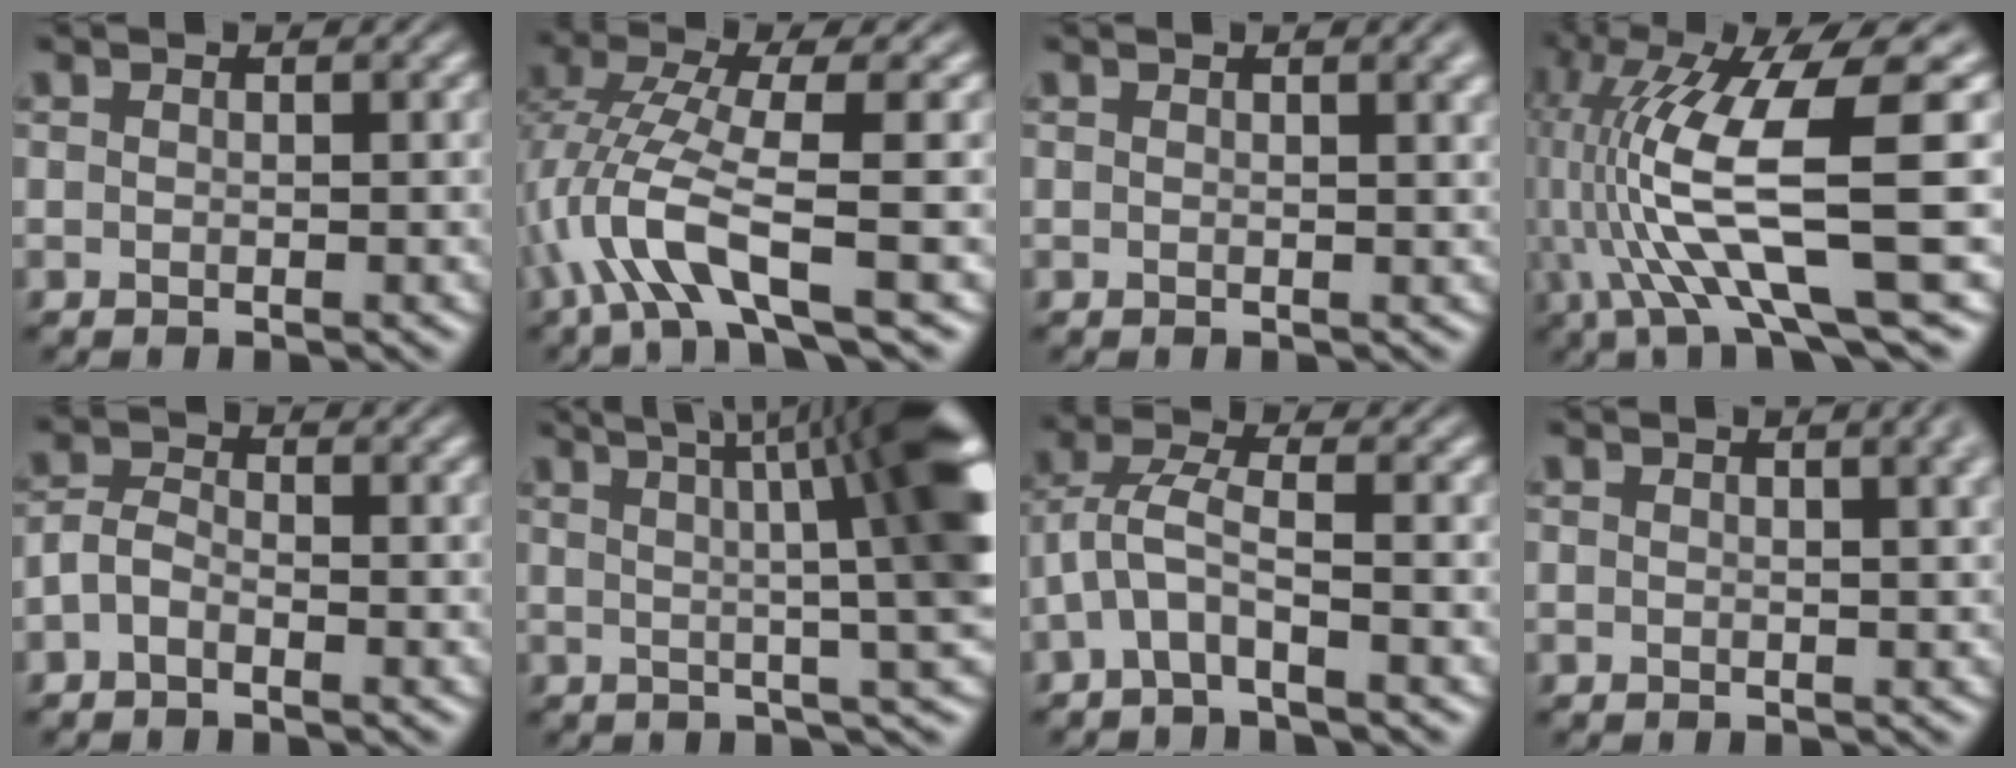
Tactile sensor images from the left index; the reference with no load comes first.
{"total": 6.8, "force": [-2.2, 1.5, 6.3], "torque": [-0.133, 0.003, -0.050]}
{"total": 2.1, "force": [1.1, 0.7, 1.6], "torque": [-0.008, 0.007, 0.013]}
{"total": 12.0, "force": [-0.5, 2.4, 11.7], "torque": [-0.221, 0.002, -0.005]}
{"total": 1.9, "force": [-1.0, 1.0, 1.3], "torque": [-0.029, 0.004, -0.026]}
{"total": 12.9, "force": [3.6, 3.0, 12.0], "torque": [-0.117, 0.024, 0.043]}
{"total": 3.5, "force": [-1.6, 0.8, 2.9], "torque": [-0.068, 0.011, -0.043]}
{"total": 4.5, "force": [2.1, 1.9, 3.5], "torque": [-0.025, 0.014, 0.017]}